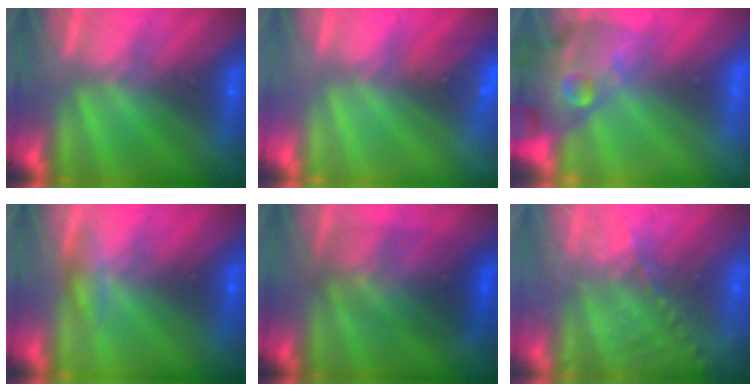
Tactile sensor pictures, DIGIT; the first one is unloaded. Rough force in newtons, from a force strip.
{"total": 2.5}
{"total": 10.0}
{"total": 3.8}
{"total": 2.9}
{"total": 9.6}